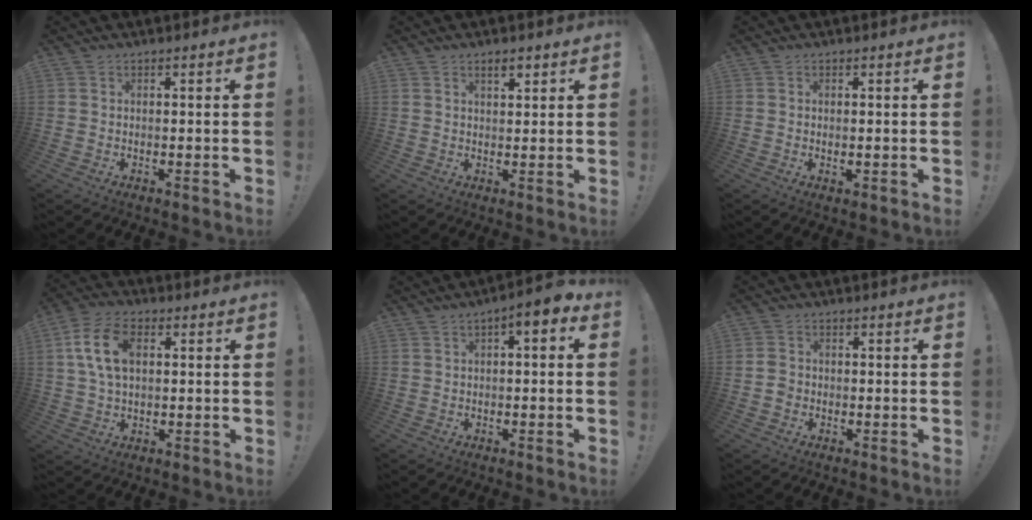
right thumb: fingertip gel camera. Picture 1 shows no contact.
{"total": 2.8, "force": [1.9, 1.0, 1.8], "torque": [-0.025, -0.007, 0.031]}
{"total": 1.0, "force": [0.2, 0.3, 0.9], "torque": [-0.007, -0.003, 0.003]}
{"total": 12.0, "force": [2.9, 7.5, 8.9], "torque": [-0.170, 0.008, 0.056]}
{"total": 4.0, "force": [0.5, 1.3, 3.8], "torque": [-0.054, -0.005, 0.004]}
{"total": 2.7, "force": [-1.0, 2.2, 1.1], "torque": [-0.019, 0.010, -0.016]}